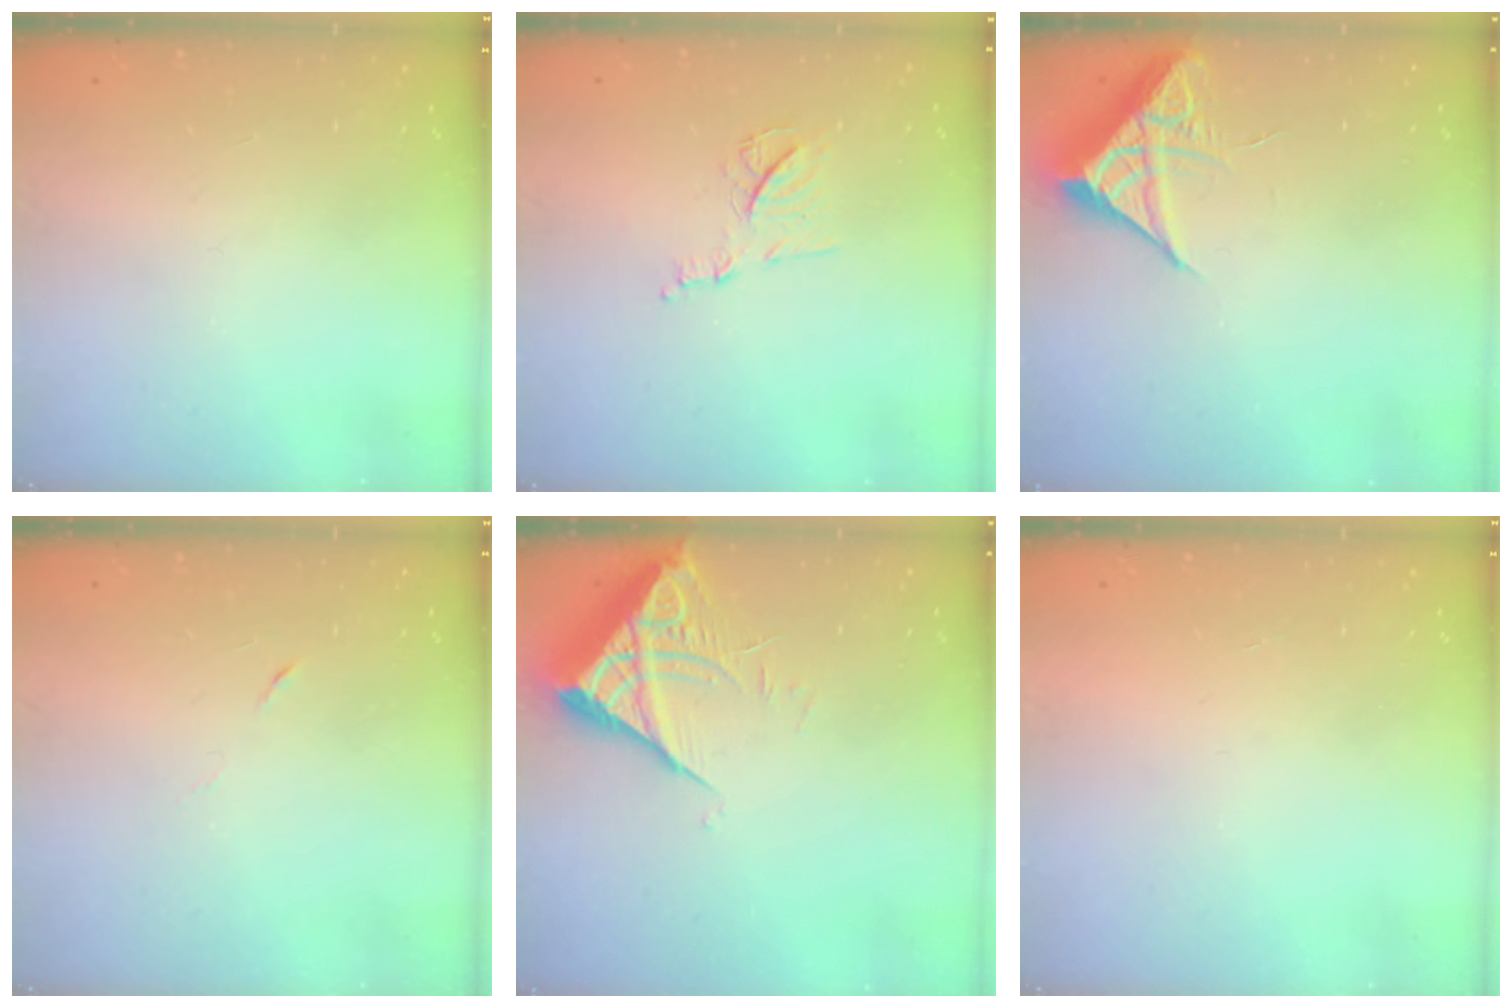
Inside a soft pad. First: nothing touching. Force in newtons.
{"total": 9.1, "press": 9.1, "slide": 0.5}
{"total": 6.4, "press": 6.4, "slide": 0.4}
{"total": 2.9, "press": 2.7, "slide": 1.0}
{"total": 7.0, "press": 7.0, "slide": 0.6}
{"total": 1.6, "press": 1.5, "slide": 0.1}